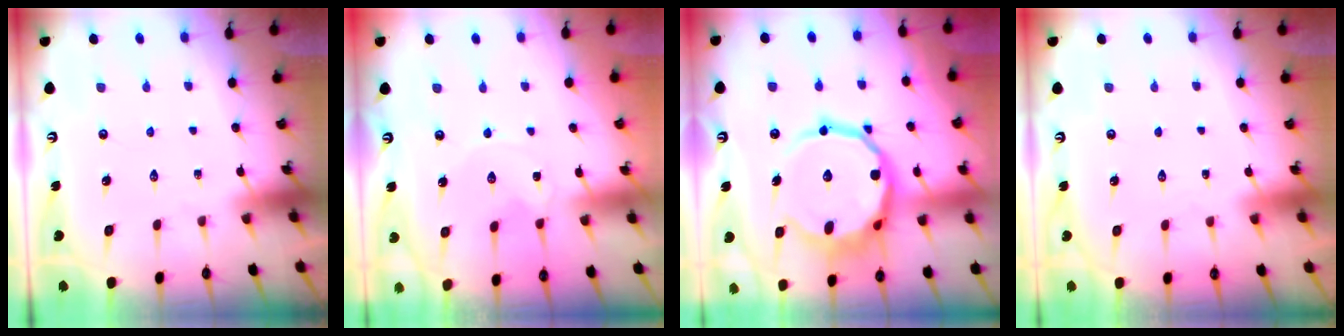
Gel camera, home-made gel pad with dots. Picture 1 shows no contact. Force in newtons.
{"total": 1.1, "press": 1.1, "slide": 0.1}
{"total": 16.4, "press": 16.1, "slide": 3.0}
{"total": 1.6, "press": 1.6, "slide": 0.1}